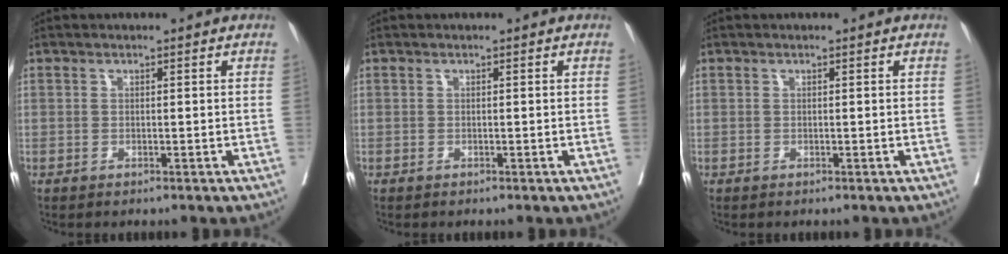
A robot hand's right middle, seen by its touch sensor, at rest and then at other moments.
{"total": 0.0}
{"total": 0.0}